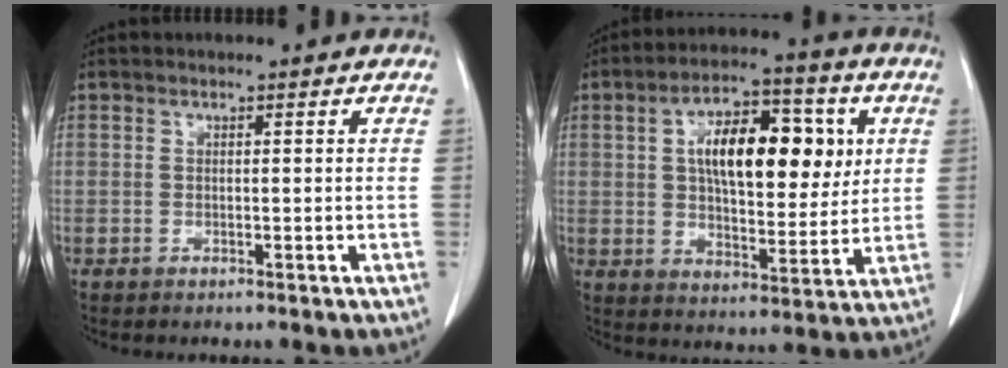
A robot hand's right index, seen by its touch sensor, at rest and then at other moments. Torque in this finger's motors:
{"motor_torque": [0.79, 0.39, 0.66, 0.14]}